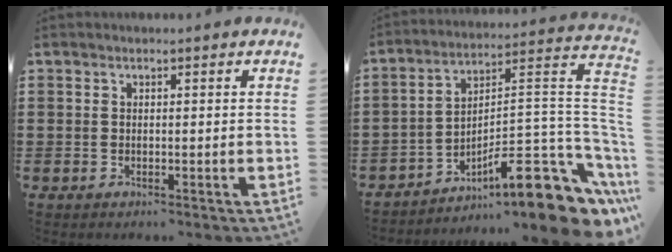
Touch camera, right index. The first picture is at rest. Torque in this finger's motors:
{"motor_torque": [0.03, 0.10, 0.61, 0.05]}